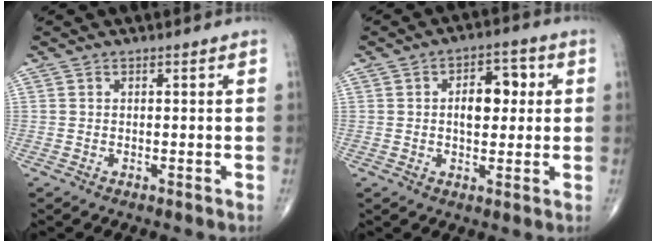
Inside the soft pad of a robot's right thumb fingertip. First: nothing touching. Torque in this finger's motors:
{"motor_torque": [0.39, 0.49, 0.25, -0.28, 0.14]}